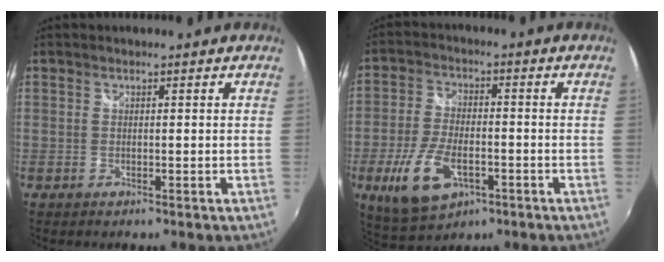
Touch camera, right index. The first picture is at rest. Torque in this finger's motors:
{"motor_torque": [1.04, -0.82, 0.65, 0.15]}